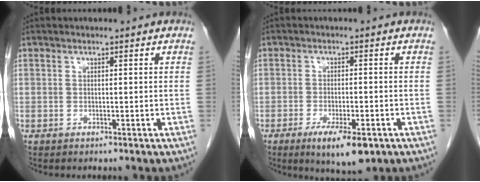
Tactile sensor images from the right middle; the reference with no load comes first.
{"total": 7.3, "force": [-4.0, 1.9, 5.7], "torque": [-0.090, -0.011, -0.056]}